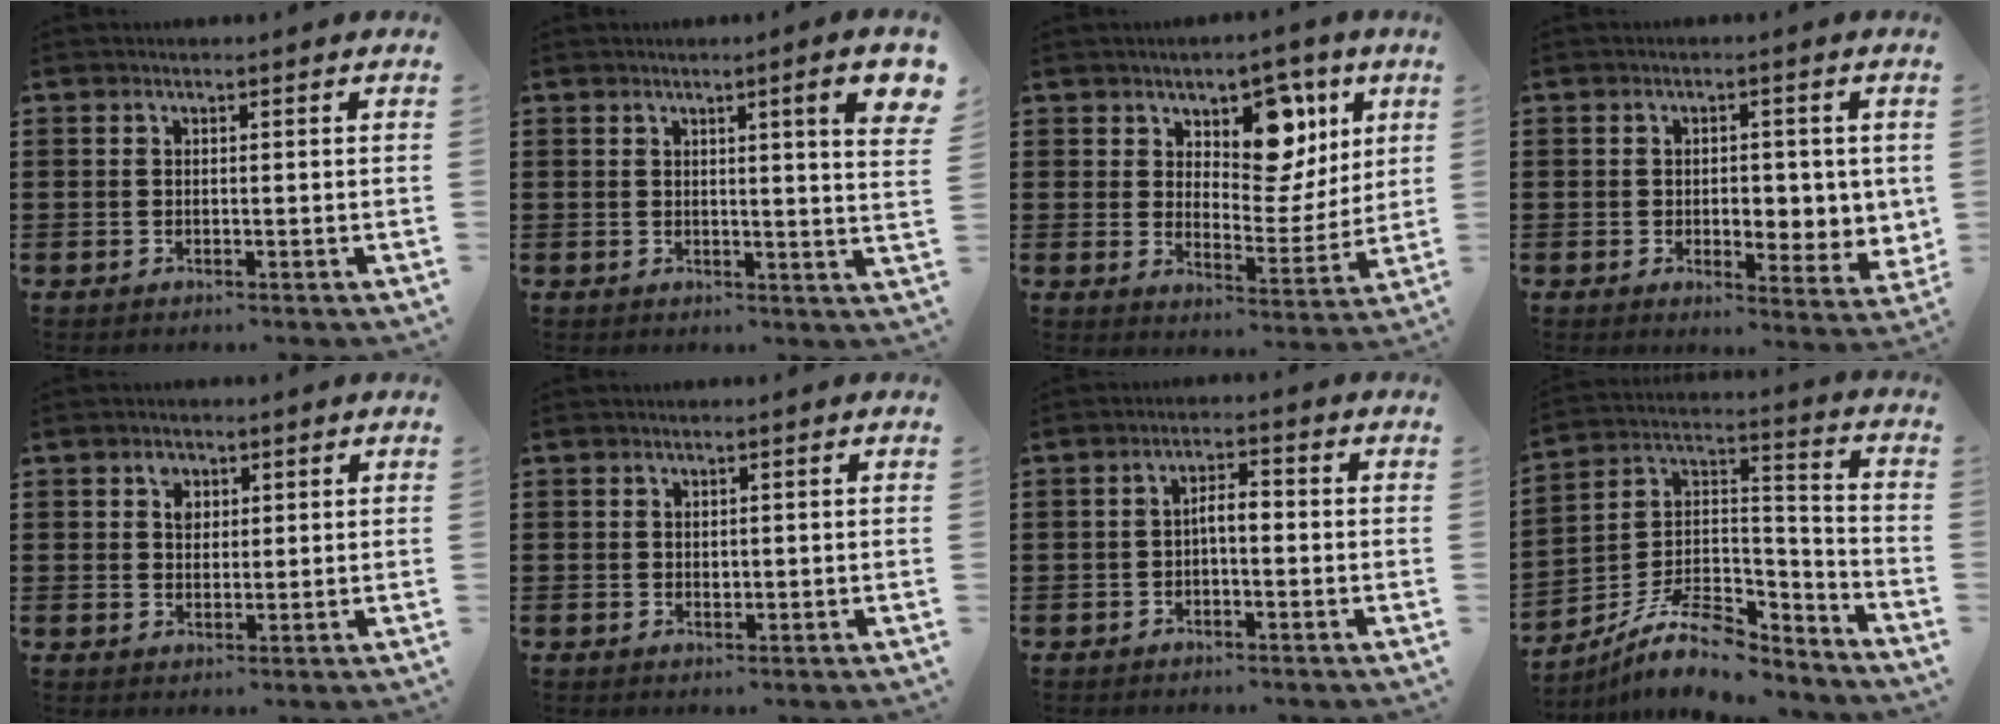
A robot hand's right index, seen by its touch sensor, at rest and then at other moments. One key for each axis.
{"total": 6.0, "fx": 2.6, "fy": 0.1, "fz": 5.5, "tx": -0.083, "ty": -0.007, "tz": 0.036}
{"total": 9.7, "fx": 5.9, "fy": 5.7, "fz": 5.2, "tx": -0.084, "ty": -0.027, "tz": 0.099}
{"total": 4.2, "fx": 0.1, "fy": 2.6, "fz": 3.3, "tx": -0.047, "ty": 0.000, "tz": -0.004}
{"total": 2.3, "fx": 1.1, "fy": 1.8, "fz": 1.0, "tx": -0.026, "ty": 0.008, "tz": 0.020}
{"total": 0.6, "fx": 0.2, "fy": 0.5, "fz": 0.3, "tx": -0.008, "ty": 0.001, "tz": 0.004}
{"total": 2.6, "fx": -0.7, "fy": 0.9, "fz": 2.4, "tx": -0.045, "ty": 0.008, "tz": -0.016}
{"total": 10.8, "fx": -8.1, "fy": 4.3, "fz": 5.7, "tx": -0.113, "ty": 0.023, "tz": -0.154}